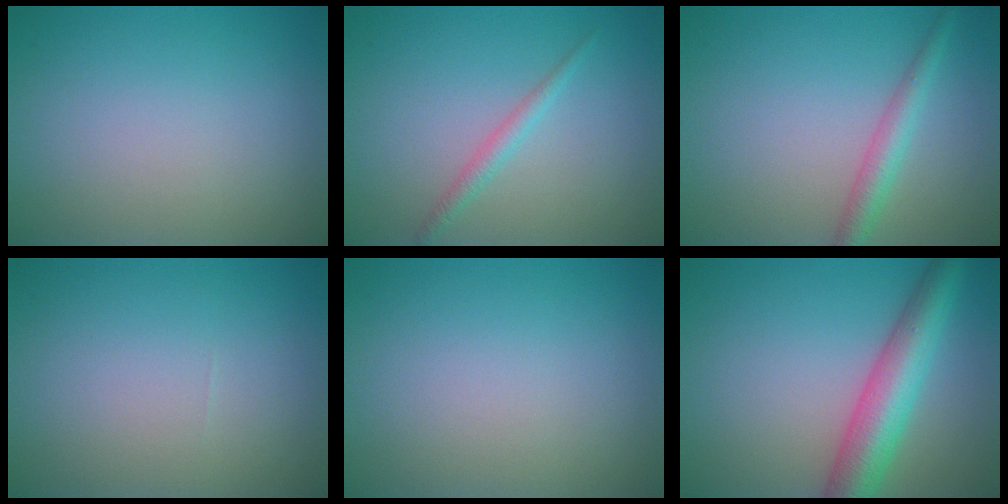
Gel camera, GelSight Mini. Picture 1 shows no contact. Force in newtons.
{"total": 1.3, "press": 1.3, "slide": 0.0}
{"total": 2.5, "press": 2.5, "slide": 0.0}
{"total": 0.0}
{"total": 0.0}
{"total": 6.5, "press": 6.5, "slide": 0.2}